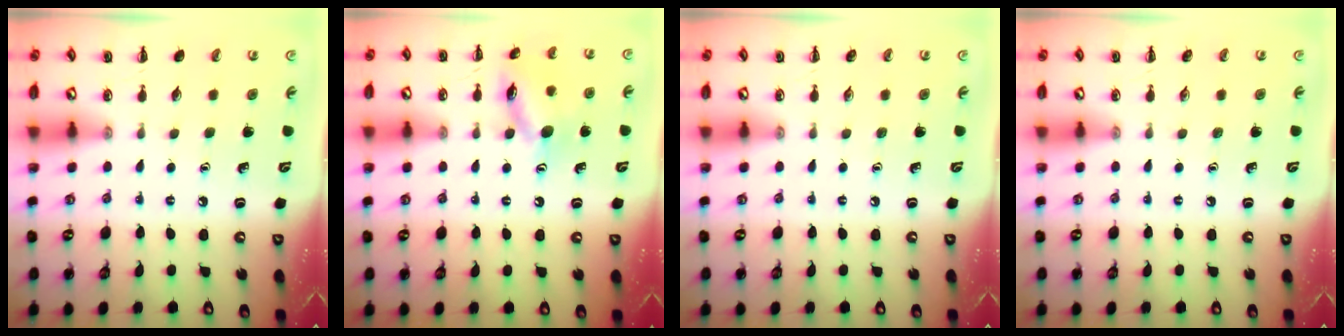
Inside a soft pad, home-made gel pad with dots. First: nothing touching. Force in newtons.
{"total": 13.2, "press": 13.1, "slide": 1.1}
{"total": 0.0}
{"total": 0.0}